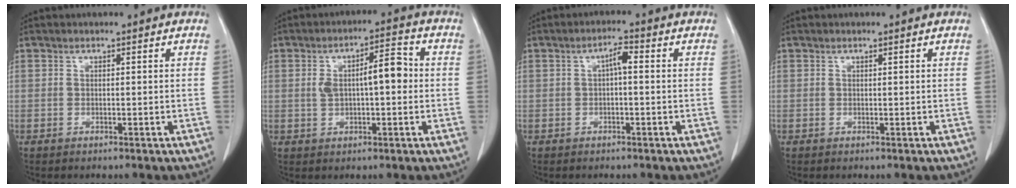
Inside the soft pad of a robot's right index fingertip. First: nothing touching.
{"total": 7.4, "force": [0.6, 2.4, 7.0], "torque": [-0.118, 0.029, 0.014]}
{"total": 2.6, "force": [0.2, 0.6, 2.5], "torque": [-0.043, 0.007, 0.003]}
{"total": 0.0}